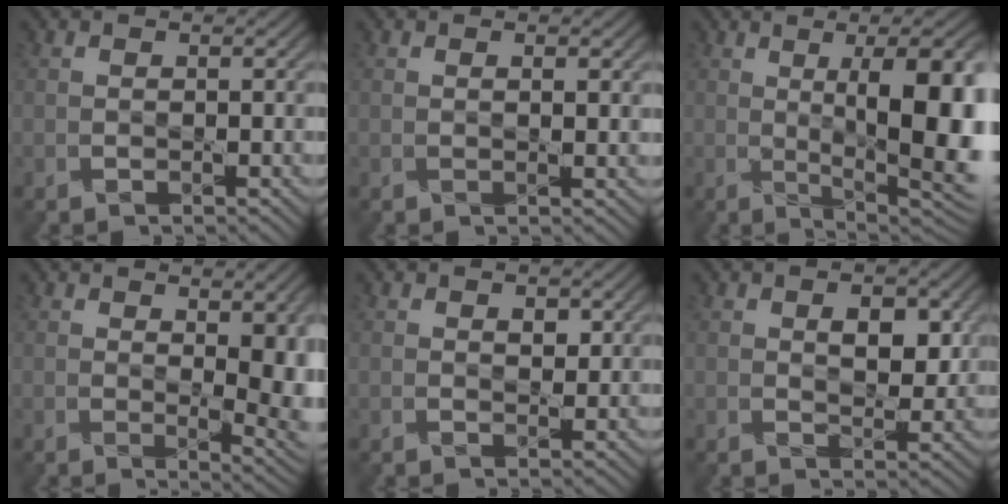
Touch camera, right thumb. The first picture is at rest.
{"total": 0.8, "force": [0.5, 0.0, 0.6], "torque": [-0.011, 0.000, 0.008]}
{"total": 15.0, "force": [0.8, 4.9, 14.1], "torque": [-0.165, 0.012, 0.006]}
{"total": 7.6, "force": [0.9, 3.1, 6.8], "torque": [-0.101, -0.014, 0.028]}
{"total": 1.2, "force": [0.6, 0.7, 0.8], "torque": [-0.013, -0.001, 0.010]}
{"total": 3.7, "force": [1.2, 2.0, 2.8], "torque": [-0.049, -0.002, 0.018]}